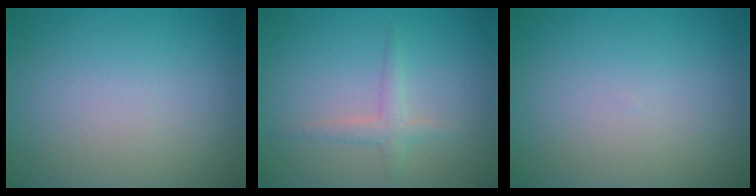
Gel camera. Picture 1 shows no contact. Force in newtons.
{"total": 1.7, "press": 1.7, "slide": 0.1}
{"total": 0.0}